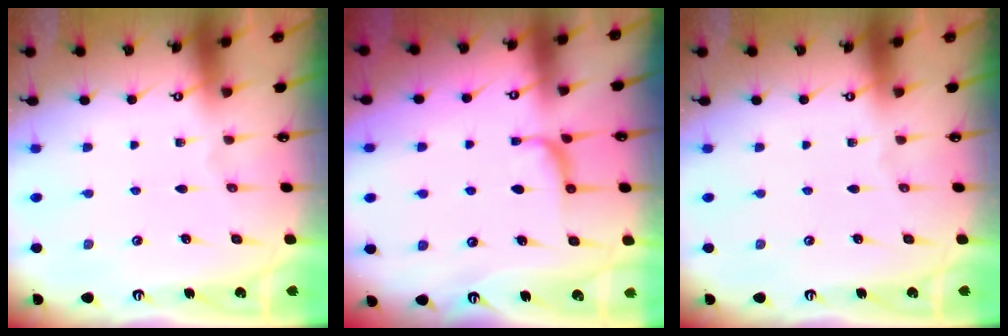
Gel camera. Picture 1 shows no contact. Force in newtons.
{"total": 1.1, "press": 0.9, "slide": 0.7}
{"total": 0.0}